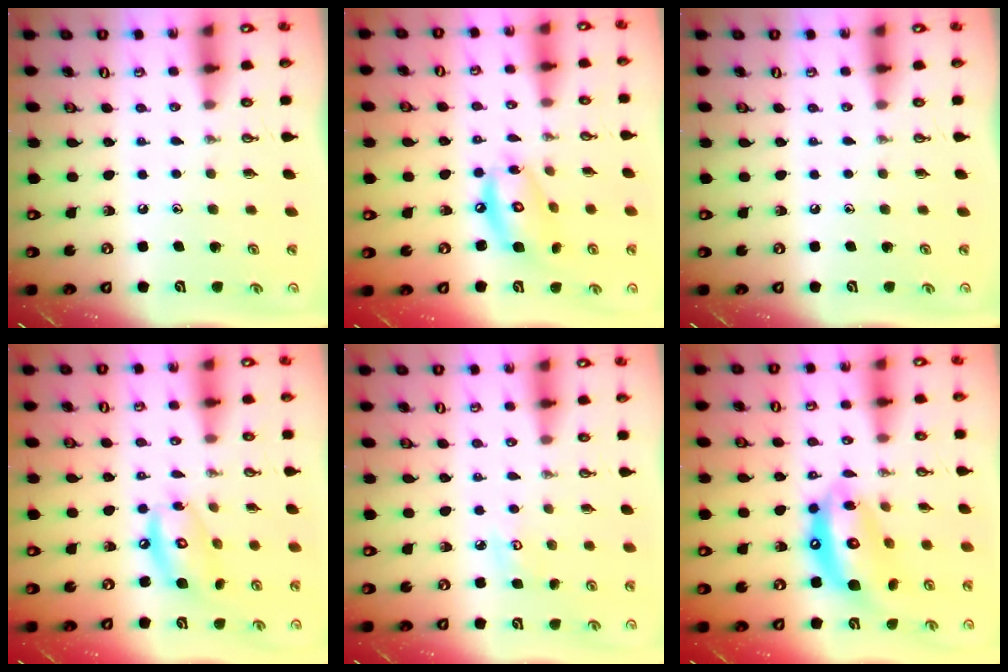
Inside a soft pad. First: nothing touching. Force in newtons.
{"total": 11.5, "press": 11.5, "slide": 0.8}
{"total": 0.0}
{"total": 11.0, "press": 11.0, "slide": 0.7}
{"total": 4.1, "press": 4.1, "slide": 0.4}
{"total": 14.2, "press": 14.1, "slide": 1.2}